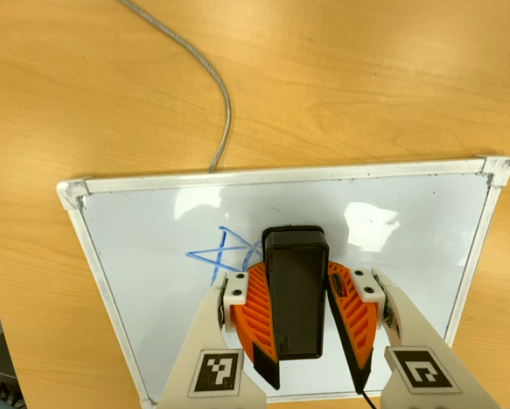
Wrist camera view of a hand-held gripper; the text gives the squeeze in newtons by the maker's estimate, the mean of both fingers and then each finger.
{"total": 14.6, "left": 16.2, "right": 13.0}